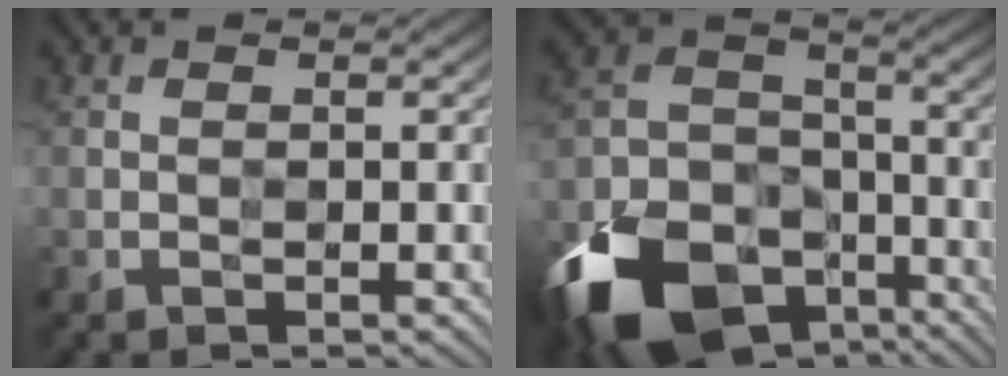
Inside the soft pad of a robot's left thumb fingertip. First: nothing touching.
{"total": 17.9, "force": [-10.4, 11.4, 8.9], "torque": [-0.223, -0.051, -0.181]}